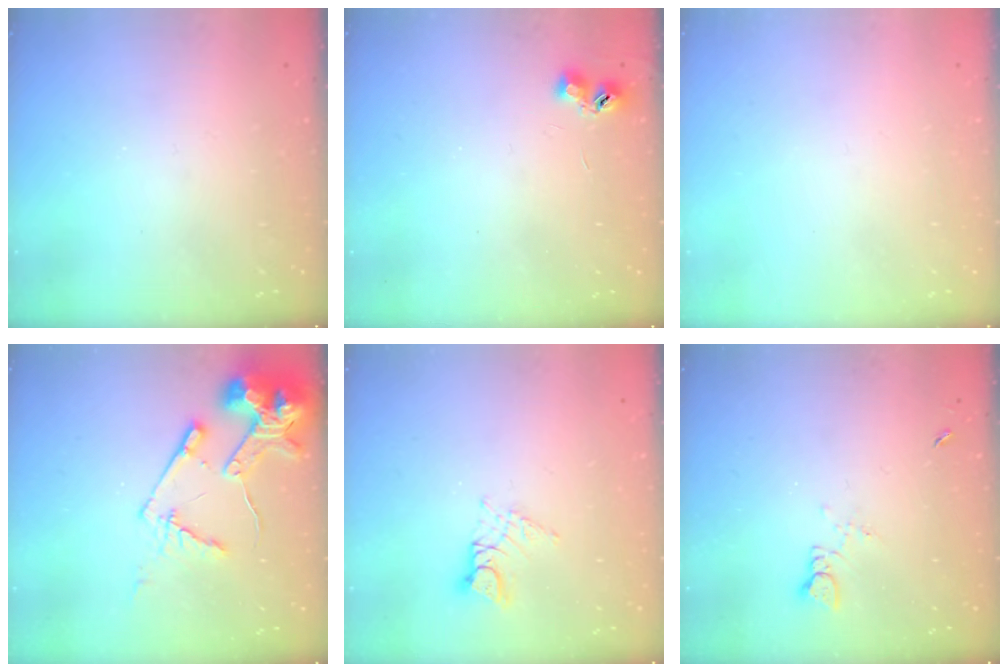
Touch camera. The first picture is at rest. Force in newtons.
{"total": 5.7, "press": 5.6, "slide": 0.9}
{"total": 0.0}
{"total": 15.7, "press": 15.6, "slide": 1.7}
{"total": 5.9, "press": 5.9, "slide": 0.4}
{"total": 1.3, "press": 1.3, "slide": 0.2}